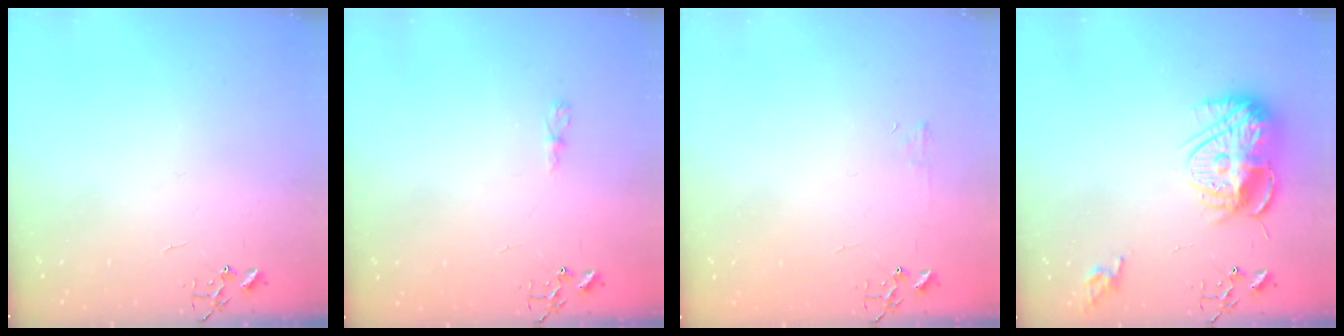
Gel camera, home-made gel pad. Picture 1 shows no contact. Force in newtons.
{"total": 3.5, "press": 3.5, "slide": 0.5}
{"total": 4.8, "press": 4.7, "slide": 0.7}
{"total": 15.3, "press": 15.3, "slide": 0.9}